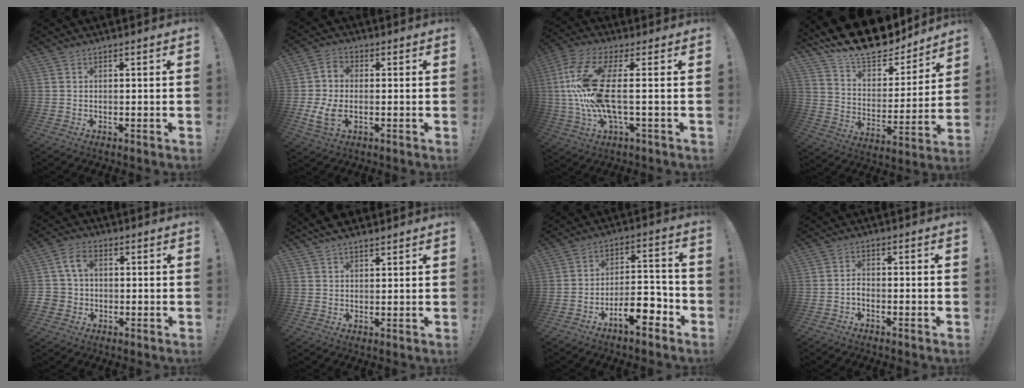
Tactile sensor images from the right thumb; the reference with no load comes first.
{"total": 7.6, "force": [-1.4, 4.5, 5.9], "torque": [-0.119, -0.008, -0.023]}
{"total": 18.0, "force": [0.7, 5.6, 17.1], "torque": [-0.358, -0.015, 0.008]}
{"total": 15.9, "force": [13.8, 5.1, 5.9], "torque": [-0.111, -0.110, 0.243]}
{"total": 7.1, "force": [1.4, 5.7, 4.1], "torque": [-0.091, 0.007, 0.030]}
{"total": 4.2, "force": [3.7, 1.4, 1.5], "torque": [-0.017, -0.021, 0.066]}
{"total": 12.0, "force": [-7.1, 4.6, 8.5], "torque": [-0.113, 0.048, -0.120]}
{"total": 2.3, "force": [-1.5, 0.6, 1.6], "torque": [-0.032, 0.003, -0.029]}